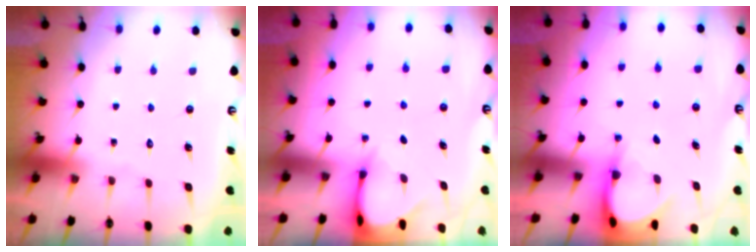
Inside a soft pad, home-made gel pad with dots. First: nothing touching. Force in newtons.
{"total": 3.1, "press": 3.1, "slide": 0.2}
{"total": 3.7, "press": 3.7, "slide": 0.3}